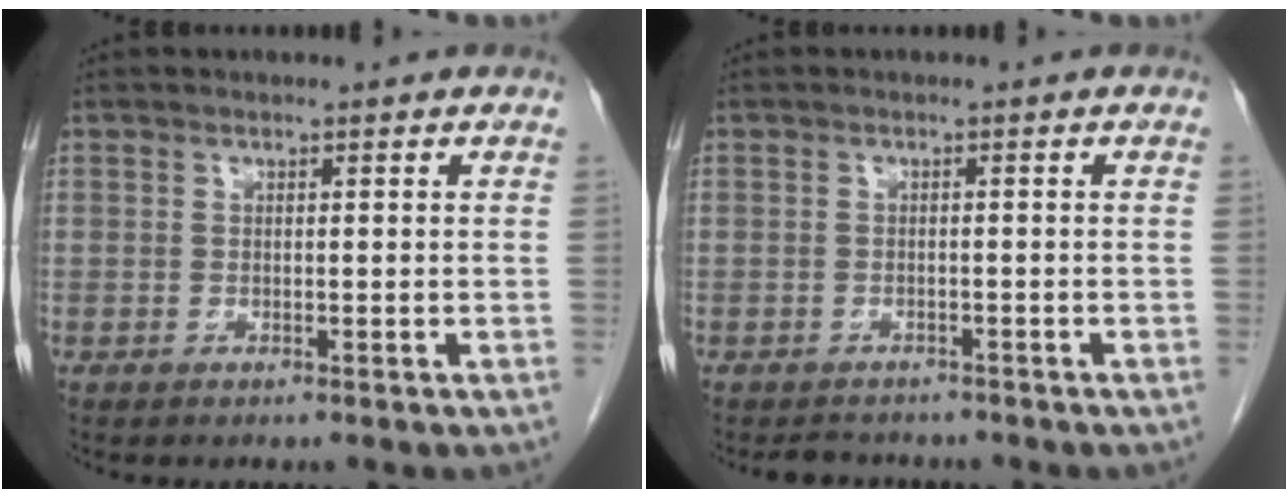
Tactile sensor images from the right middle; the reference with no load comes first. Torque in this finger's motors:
{"motor_torque": [0.01, 0.01, 0.00, 0.00]}